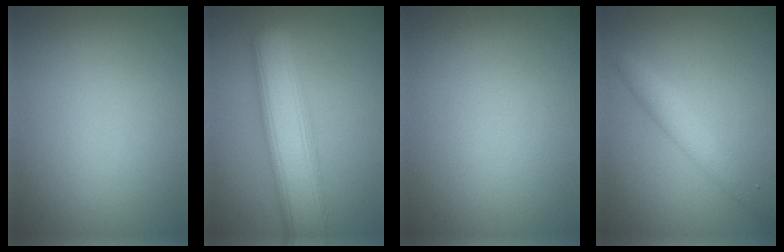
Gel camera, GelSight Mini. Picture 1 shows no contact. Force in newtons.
{"total": 8.0, "press": 8.0, "slide": 0.4}
{"total": 0.0}
{"total": 2.8, "press": 2.8, "slide": 0.1}